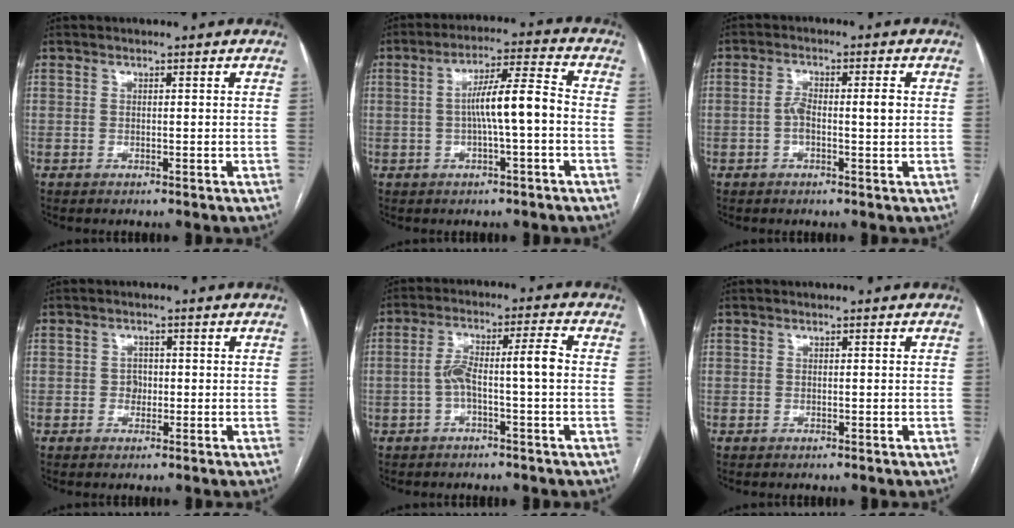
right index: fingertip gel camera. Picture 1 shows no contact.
{"total": 8.1, "force": [-1.0, 0.5, 8.0], "torque": [-0.140, 0.022, -0.017]}
{"total": 4.7, "force": [-0.2, 1.3, 4.5], "torque": [-0.087, 0.016, -0.005]}
{"total": 1.7, "force": [-0.2, 1.4, 0.9], "torque": [-0.010, 0.005, -0.004]}
{"total": 6.8, "force": [-1.1, 0.5, 6.7], "torque": [-0.125, 0.031, -0.019]}
{"total": 0.0}